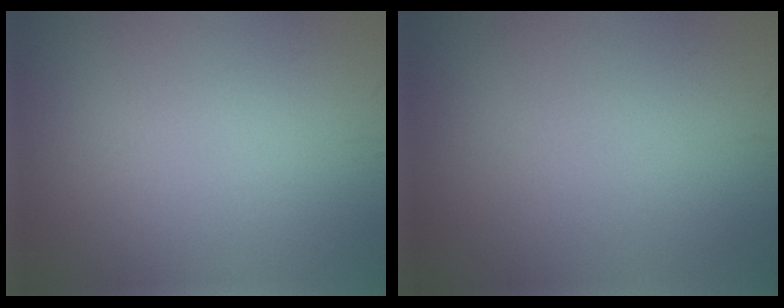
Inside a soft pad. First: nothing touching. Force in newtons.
{"total": 0.0}